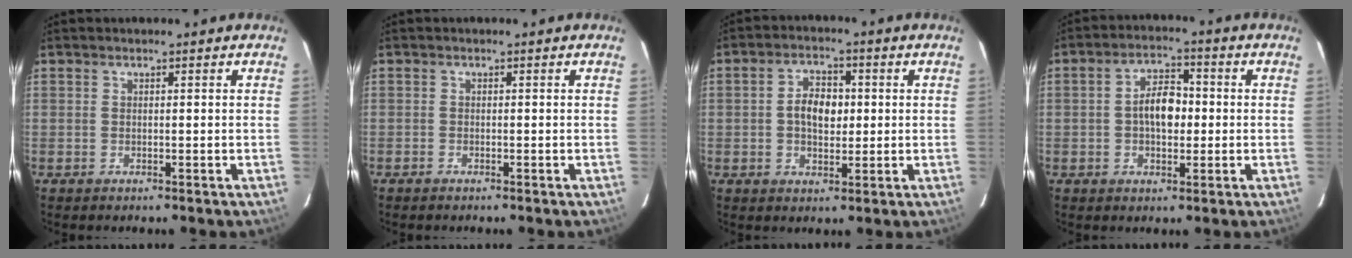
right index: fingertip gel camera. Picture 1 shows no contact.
{"total": 0.6, "force": [-0.5, 0.2, 0.0], "torque": [-0.002, 0.001, -0.011]}
{"total": 6.2, "force": [0.3, 3.9, 4.8], "torque": [-0.084, 0.013, 0.007]}
{"total": 6.7, "force": [-0.2, 3.8, 5.5], "torque": [-0.096, 0.018, -0.001]}